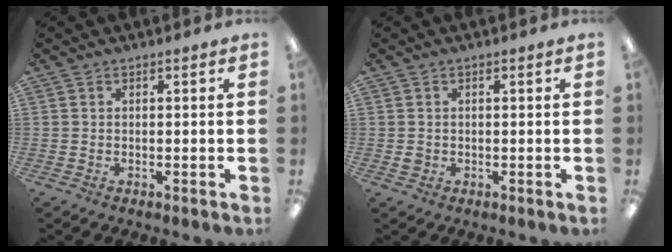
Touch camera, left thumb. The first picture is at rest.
{"total": 1.6, "force": [0.0, 1.5, 0.5], "torque": [-0.003, 0.003, -0.004]}